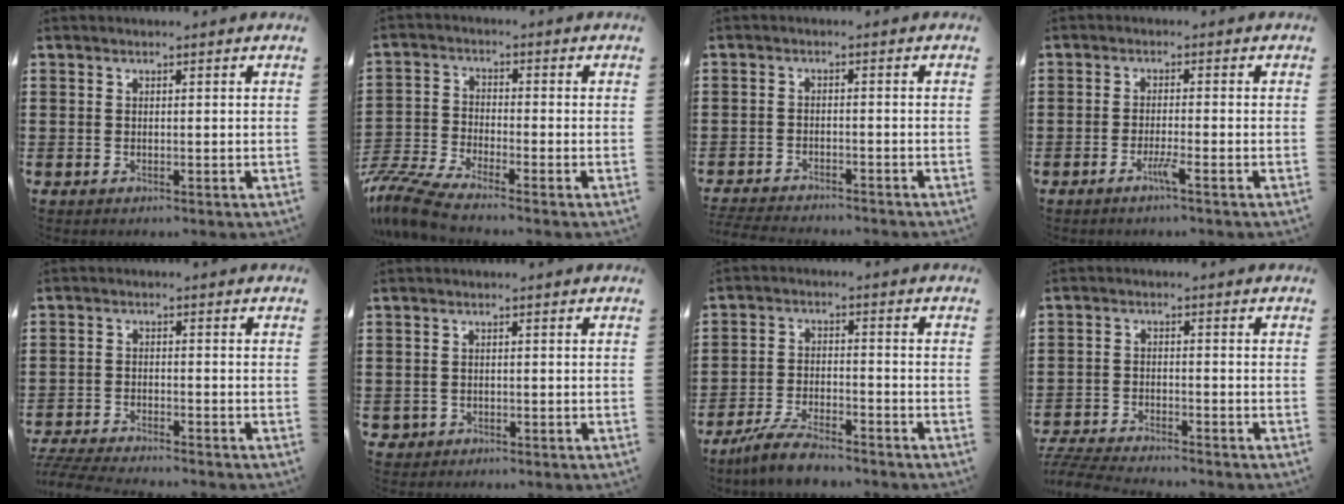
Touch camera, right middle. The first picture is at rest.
{"total": 6.3, "force": [-5.4, 0.6, 3.0], "torque": [-0.096, -0.020, -0.115]}
{"total": 3.1, "force": [-3.1, 0.2, 0.3], "torque": [-0.015, -0.003, -0.067]}
{"total": 2.7, "force": [-1.7, -0.3, 2.0], "torque": [-0.042, -0.006, -0.033]}
{"total": 3.9, "force": [-3.9, 0.0, 0.8], "torque": [-0.035, -0.011, -0.086]}
{"total": 0.9, "force": [-0.6, 0.6, 0.1], "torque": [-0.005, 0.002, -0.014]}
{"total": 5.7, "force": [-5.1, 0.9, 2.4], "torque": [-0.051, 0.001, -0.099]}
{"total": 4.4, "force": [-4.3, 0.2, 0.7], "torque": [-0.034, -0.007, -0.095]}